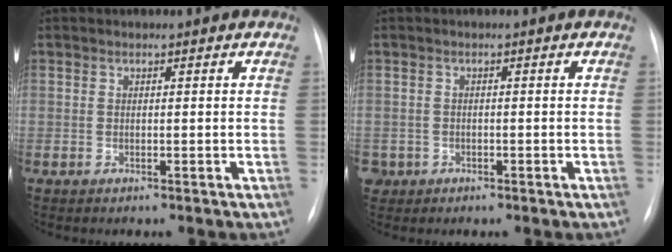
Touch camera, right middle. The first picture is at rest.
{"total": 2.3, "force": [-1.0, 2.1, 0.1], "torque": [0.001, 0.007, -0.015]}